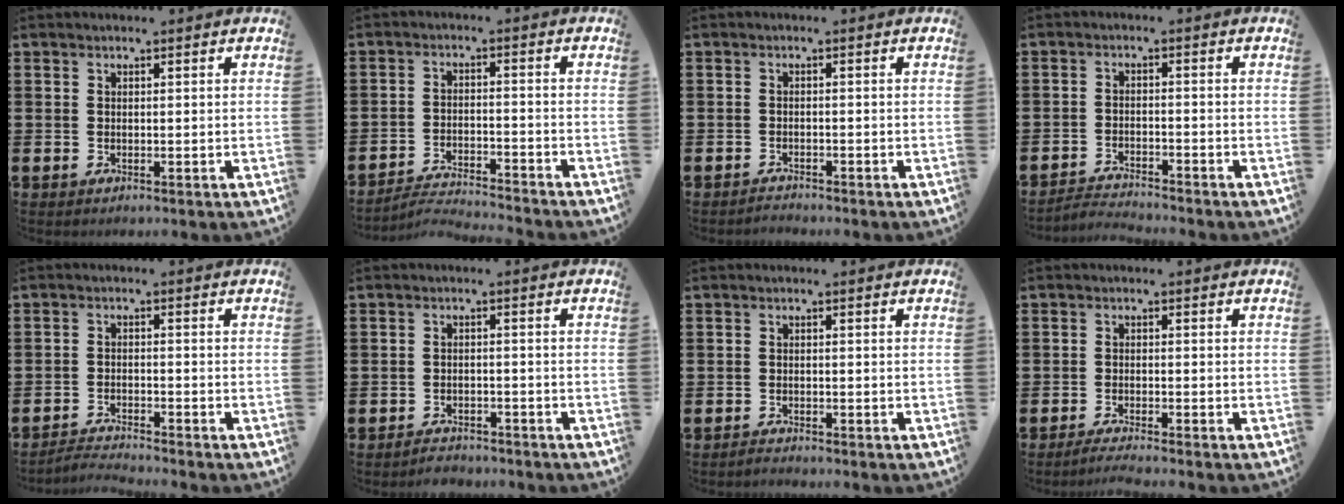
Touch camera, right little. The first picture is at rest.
{"total": 3.5, "force": [-3.4, -0.1, 0.3], "torque": [-0.008, -0.001, -0.073]}
{"total": 1.2, "force": [-1.2, 0.0, -0.1], "torque": [-0.001, 0.002, -0.025]}
{"total": 2.4, "force": [-2.4, -0.1, 0.0], "torque": [-0.004, 0.002, -0.050]}
{"total": 2.2, "force": [-2.2, -0.2, 0.1], "torque": [-0.004, 0.002, -0.046]}
{"total": 2.0, "force": [-2.0, 0.2, -0.1], "torque": [-0.005, 0.004, -0.044]}
{"total": 1.0, "force": [-1.0, 0.0, 0.0], "torque": [-0.003, -0.001, -0.021]}
{"total": 1.6, "force": [-1.4, -0.1, 0.8], "torque": [-0.012, 0.000, -0.026]}